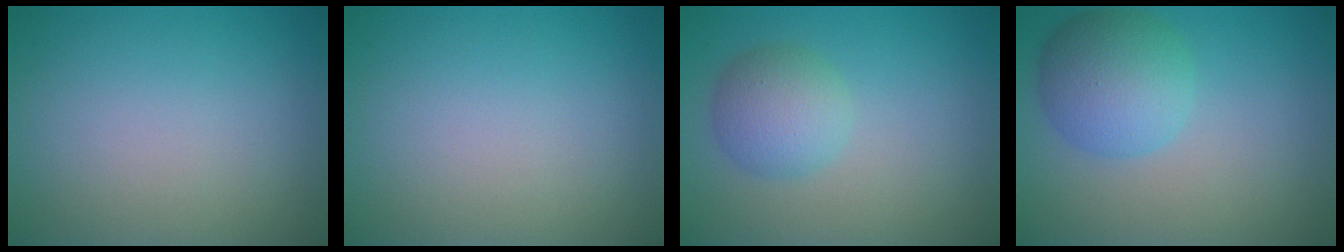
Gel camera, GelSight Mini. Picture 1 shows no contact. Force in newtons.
{"total": 0.0}
{"total": 3.5, "press": 3.4, "slide": 0.2}
{"total": 5.2, "press": 5.2, "slide": 0.2}